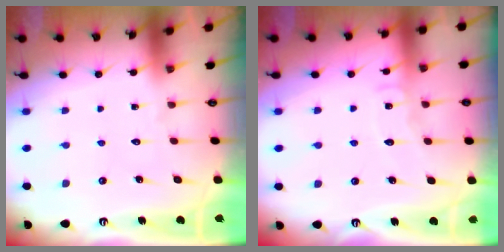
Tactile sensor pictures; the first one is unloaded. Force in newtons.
{"total": 5.9, "press": 5.9, "slide": 0.5}